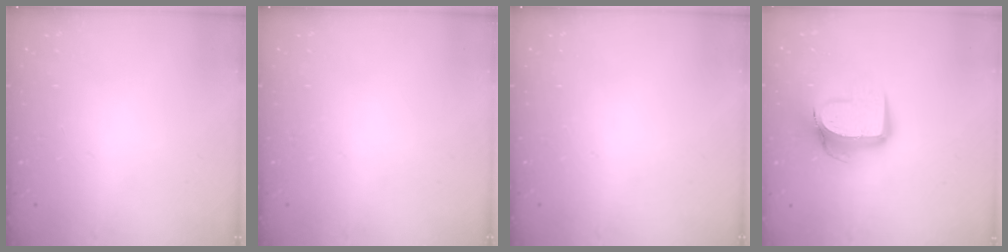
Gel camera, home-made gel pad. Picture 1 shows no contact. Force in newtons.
{"total": 0.0}
{"total": 0.0}
{"total": 12.2, "press": 12.1, "slide": 1.2}